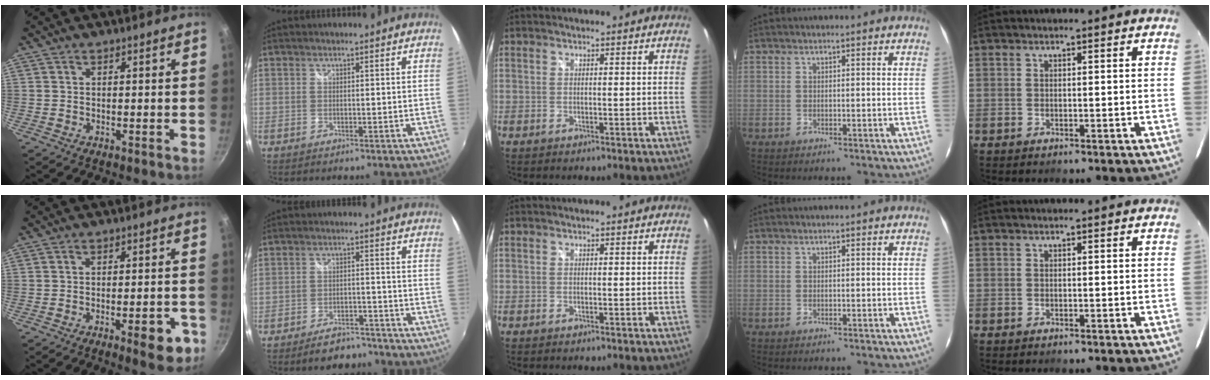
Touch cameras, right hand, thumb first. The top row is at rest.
{"thumb": {"total": 8.2, "force": [-3.8, 2.6, 6.8], "torque": [-0.065, 0.018, -0.044]}, "index": {"total": 7.6, "force": [-6.4, 3.2, 2.4], "torque": [-0.062, 0.014, -0.088]}}